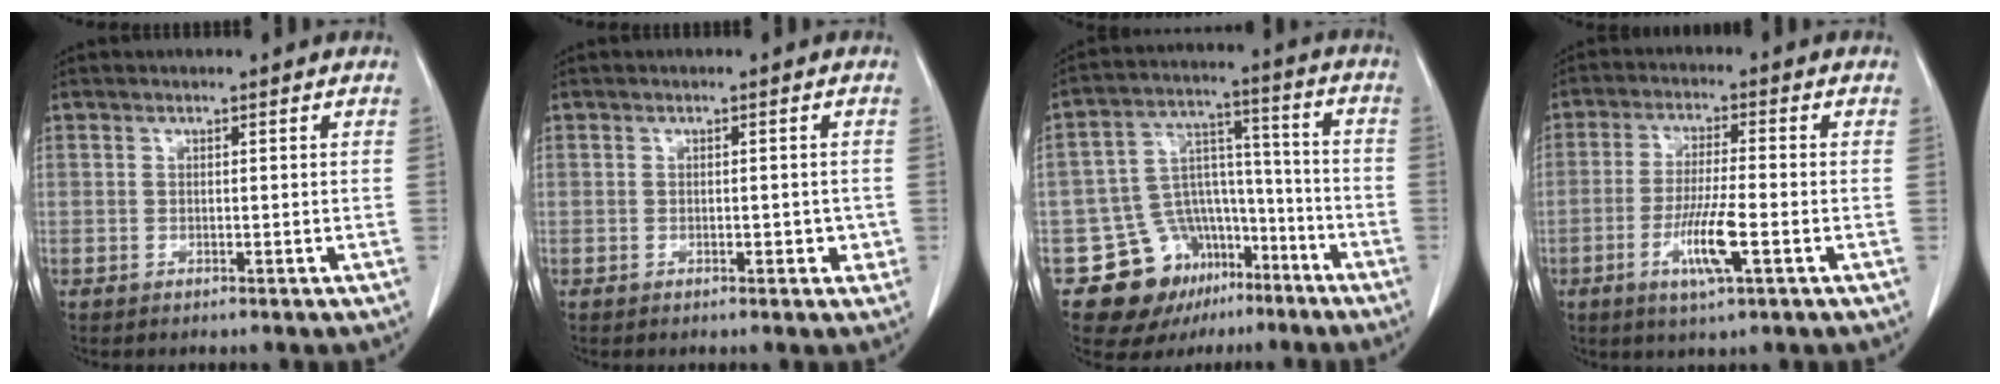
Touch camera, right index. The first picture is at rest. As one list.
[{"total": 2.0, "force": [-0.4, 1.1, 1.7], "torque": [-0.017, 0.002, -0.003]}, {"total": 15.3, "force": [-8.9, 10.9, 5.9], "torque": [-0.098, 0.069, -0.130]}, {"total": 7.7, "force": [-2.8, 0.4, 7.2], "torque": [-0.139, -0.012, -0.053]}]